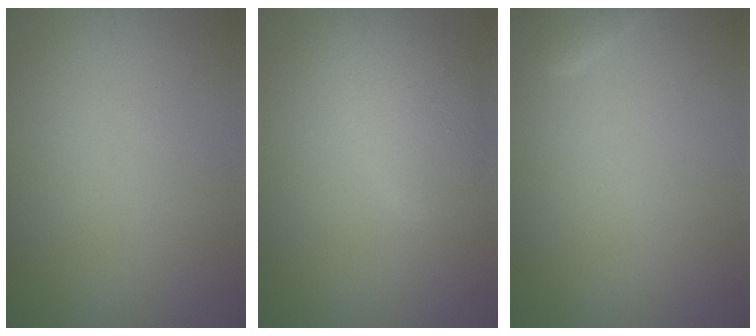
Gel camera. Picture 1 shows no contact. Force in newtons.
{"total": 4.2, "press": 4.2, "slide": 0.3}
{"total": 1.1, "press": 1.1, "slide": 0.1}